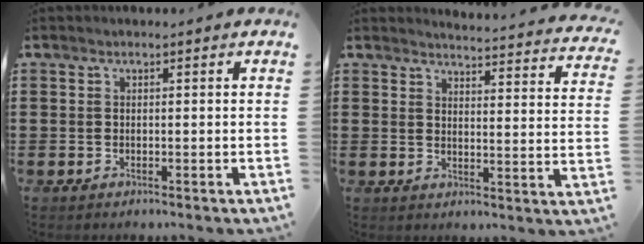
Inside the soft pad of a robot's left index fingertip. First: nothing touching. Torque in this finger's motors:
{"motor_torque": [0.40, -0.22, 0.04, 0.00]}